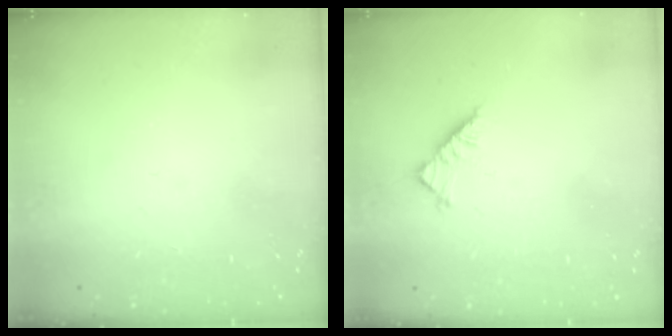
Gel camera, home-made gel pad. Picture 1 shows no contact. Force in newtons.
{"total": 4.7, "press": 4.7, "slide": 0.9}